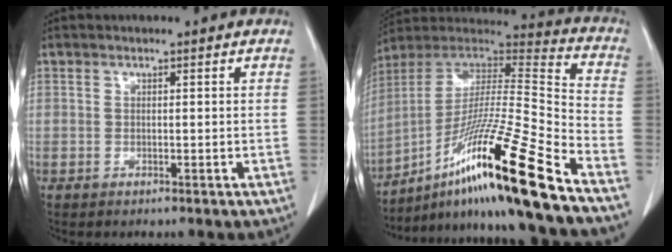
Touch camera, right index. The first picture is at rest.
{"total": 24.1, "force": [-15.0, -0.8, 18.9], "torque": [-0.333, -0.021, -0.272]}